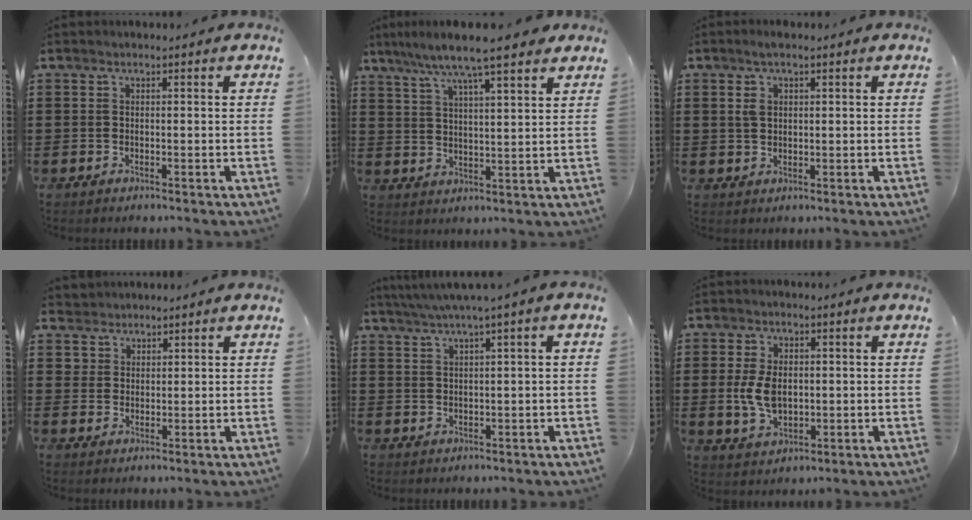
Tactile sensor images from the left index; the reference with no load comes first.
{"total": 7.7, "force": [6.2, 0.4, 4.5], "torque": [-0.108, -0.019, 0.107]}
{"total": 2.6, "force": [1.0, 1.4, 1.9], "torque": [-0.042, 0.008, 0.017]}
{"total": 2.9, "force": [2.2, 1.8, -0.3], "torque": [-0.006, 0.007, 0.044]}
{"total": 2.6, "force": [1.2, -0.5, 2.2], "torque": [-0.041, -0.003, 0.021]}
{"total": 6.4, "force": [0.2, 4.1, 4.9], "torque": [-0.126, 0.002, -0.004]}